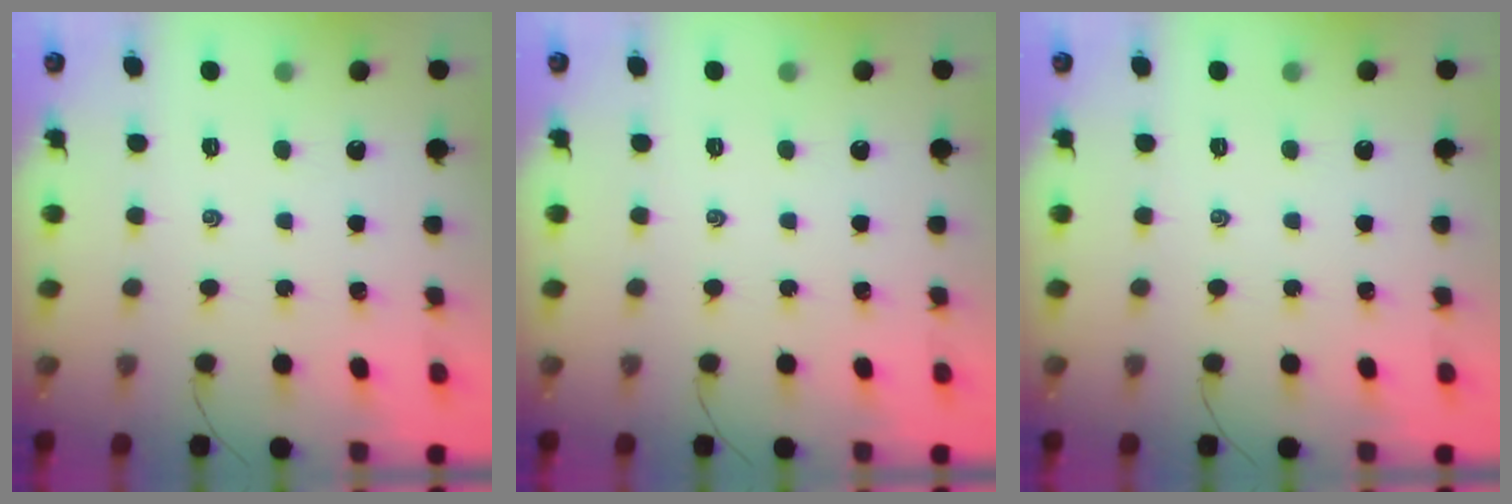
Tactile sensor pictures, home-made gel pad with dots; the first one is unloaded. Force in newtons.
{"total": 0.0}
{"total": 0.0}